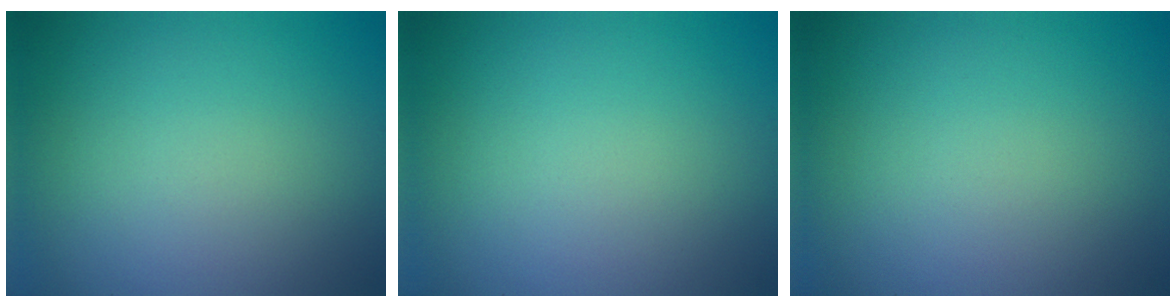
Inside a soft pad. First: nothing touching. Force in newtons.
{"total": 0.0}
{"total": 0.0}